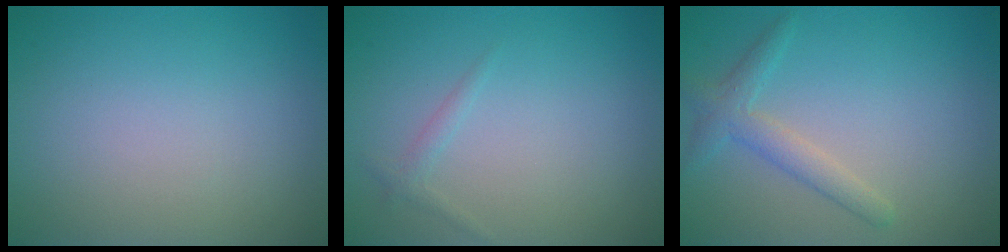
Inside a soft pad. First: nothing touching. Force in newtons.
{"total": 0.9, "press": 0.9, "slide": 0.0}
{"total": 2.4, "press": 2.4, "slide": 0.2}